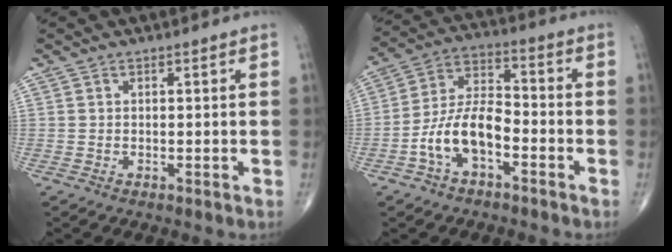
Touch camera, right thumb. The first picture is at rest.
{"total": 10.9, "force": [-4.1, 5.6, 8.4], "torque": [-0.160, 0.045, -0.082]}